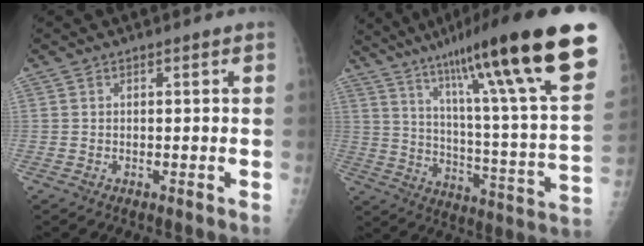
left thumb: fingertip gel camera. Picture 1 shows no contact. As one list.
[{"total": 30.3, "force": [18.9, 2.7, 23.5], "torque": [-0.328, -0.062, 0.287]}]